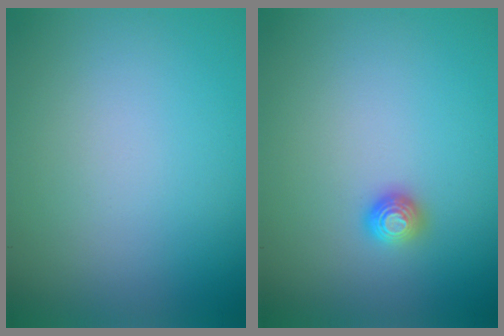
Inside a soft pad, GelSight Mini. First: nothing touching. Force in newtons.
{"total": 1.3, "press": 1.0, "slide": 0.8}